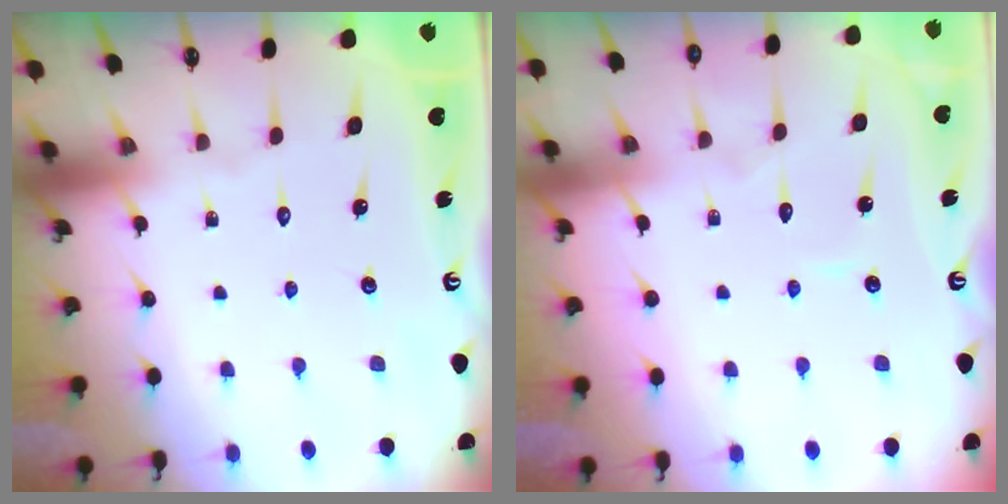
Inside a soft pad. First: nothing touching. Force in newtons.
{"total": 3.9, "press": 3.8, "slide": 0.5}